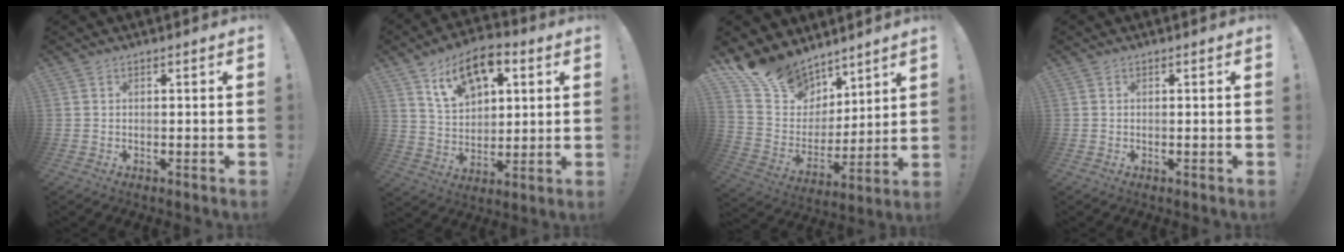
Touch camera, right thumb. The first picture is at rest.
{"total": 14.0, "force": [8.1, 8.4, 7.8], "torque": [-0.119, -0.034, 0.149]}
{"total": 16.1, "force": [12.1, 9.9, 3.9], "torque": [-0.091, -0.081, 0.238]}
{"total": 0.0}